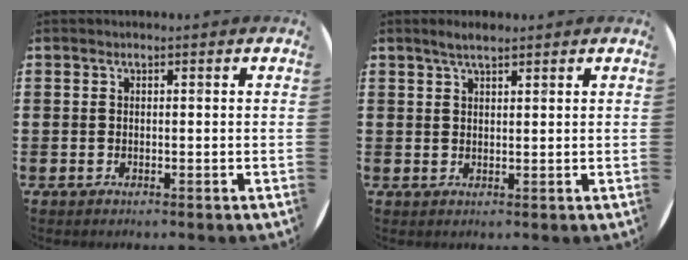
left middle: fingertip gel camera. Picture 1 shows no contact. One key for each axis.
{"total": 2.2, "fx": 1.9, "fy": 0.5, "fz": 1.1, "tx": -0.015, "ty": 0.003, "tz": 0.031}